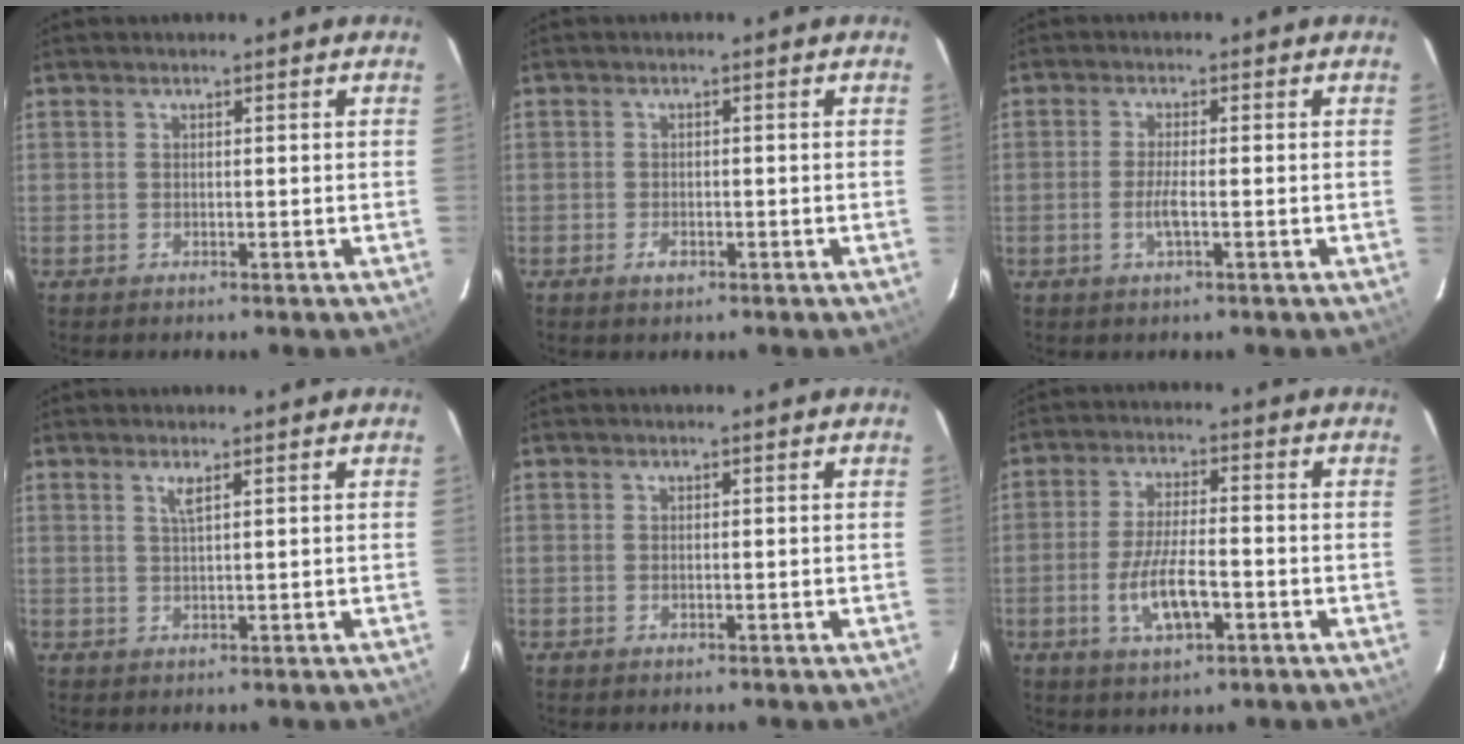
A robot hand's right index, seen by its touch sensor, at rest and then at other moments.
{"total": 1.9, "force": [-1.1, 1.2, 1.0], "torque": [-0.018, 0.000, -0.017]}
{"total": 3.0, "force": [-1.0, 0.2, 2.8], "torque": [-0.057, -0.004, -0.019]}
{"total": 1.7, "force": [0.9, 0.0, 1.4], "torque": [-0.028, 0.000, 0.017]}
{"total": 0.0}
{"total": 9.0, "force": [-3.2, 2.9, 7.9], "torque": [-0.159, -0.009, -0.054]}